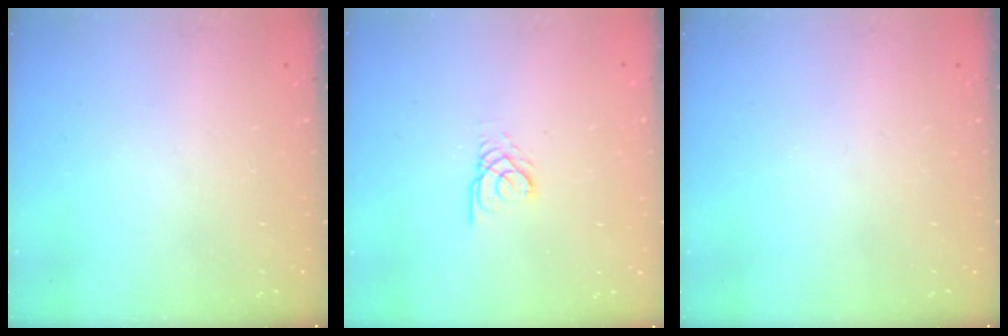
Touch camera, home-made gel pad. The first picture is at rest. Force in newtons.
{"total": 2.2, "press": 2.1, "slide": 0.2}
{"total": 0.0}